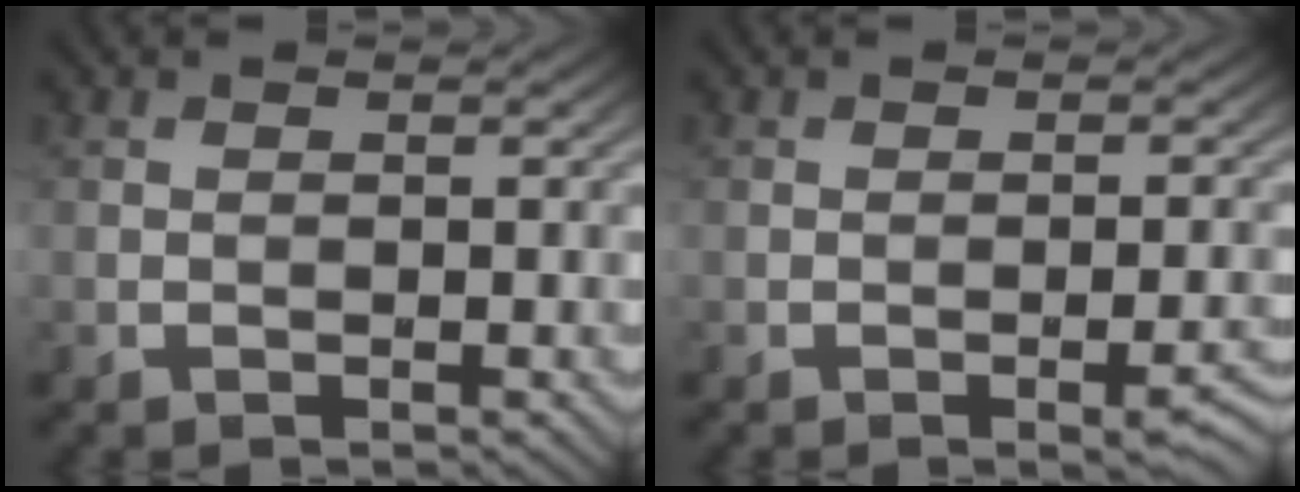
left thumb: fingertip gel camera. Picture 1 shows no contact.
{"total": 2.7, "force": [-1.3, 0.7, 2.2], "torque": [-0.025, 0.001, -0.017]}